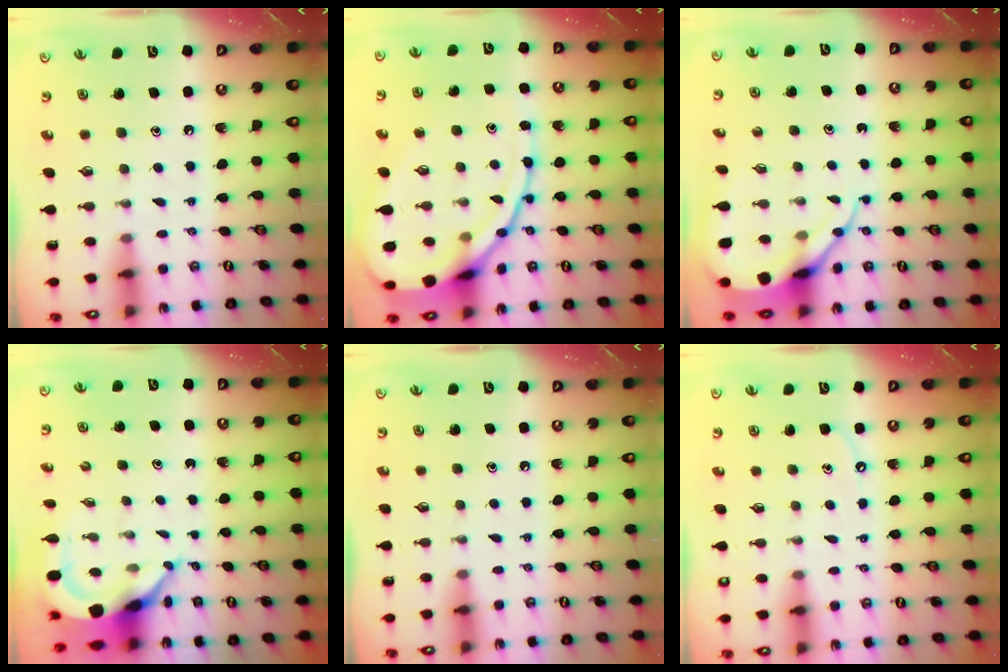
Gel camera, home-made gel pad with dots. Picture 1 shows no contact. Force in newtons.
{"total": 16.7, "press": 16.6, "slide": 1.8}
{"total": 9.0, "press": 8.9, "slide": 0.9}
{"total": 6.2, "press": 6.1, "slide": 0.8}
{"total": 0.0}
{"total": 3.3, "press": 3.2, "slide": 0.4}